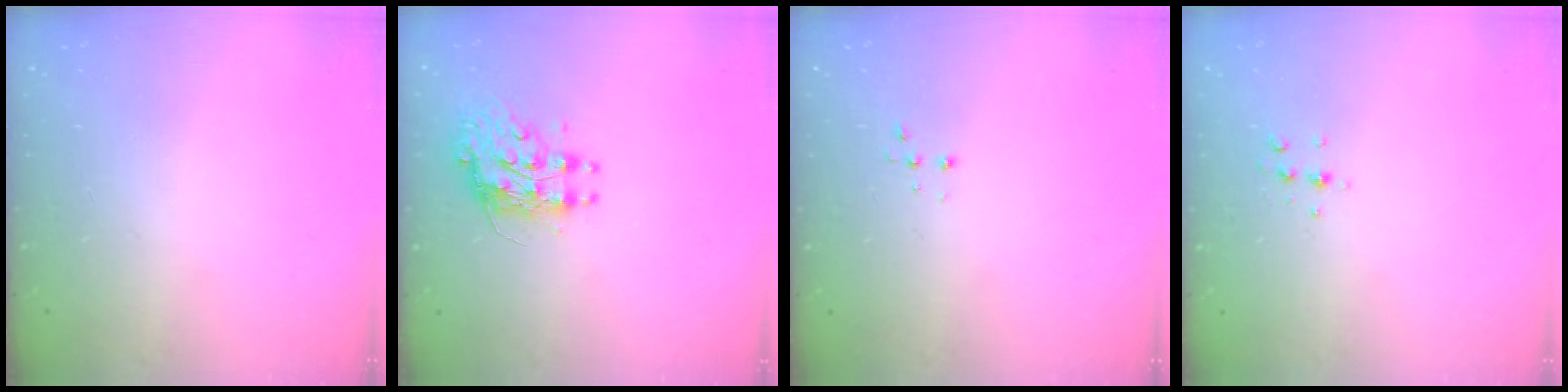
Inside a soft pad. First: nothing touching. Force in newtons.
{"total": 9.2, "press": 9.2, "slide": 0.9}
{"total": 2.2, "press": 2.2, "slide": 0.5}
{"total": 4.7, "press": 4.4, "slide": 1.6}